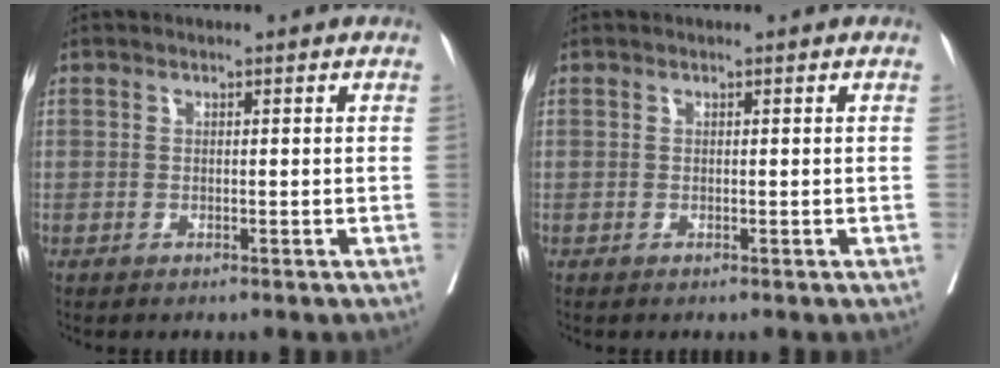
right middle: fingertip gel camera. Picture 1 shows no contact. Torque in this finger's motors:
{"motor_torque": [0.02, -0.33, 0.02, 0.00]}